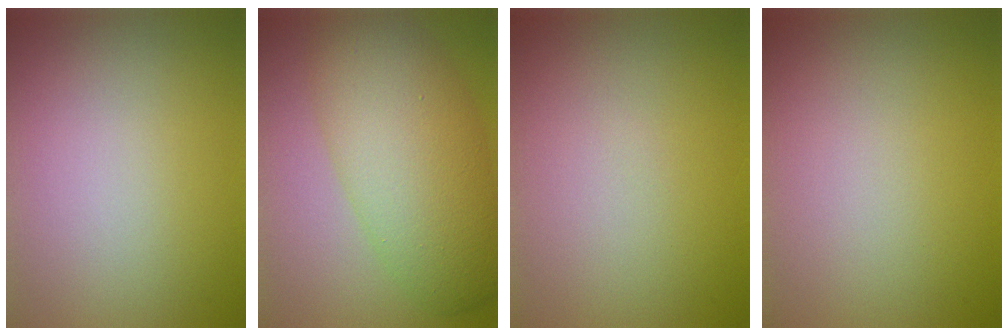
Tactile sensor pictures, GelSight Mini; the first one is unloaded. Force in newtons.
{"total": 9.0, "press": 9.0, "slide": 0.2}
{"total": 0.0}
{"total": 0.0}